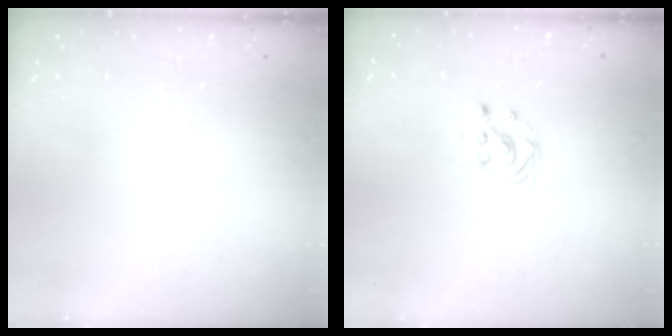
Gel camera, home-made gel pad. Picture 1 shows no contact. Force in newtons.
{"total": 2.2, "press": 2.2, "slide": 0.2}